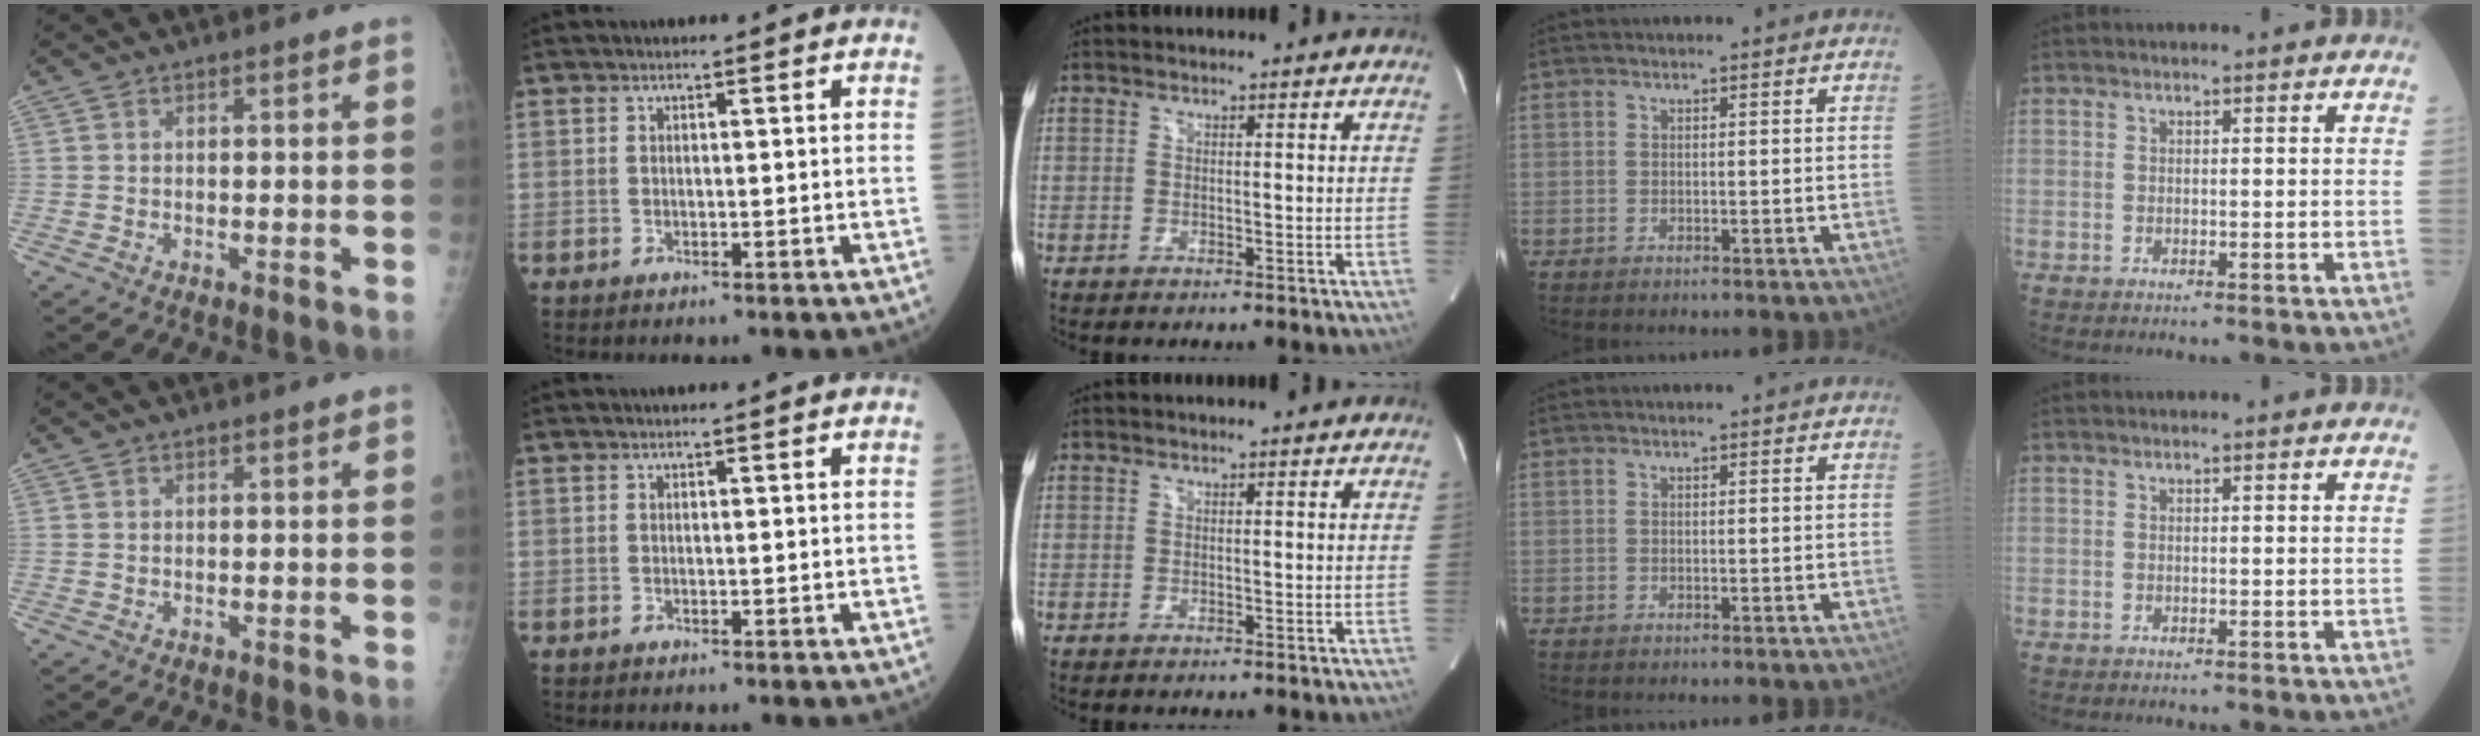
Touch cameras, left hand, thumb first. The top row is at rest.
{}